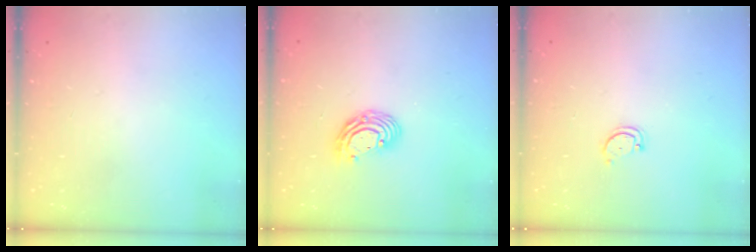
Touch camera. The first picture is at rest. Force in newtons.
{"total": 8.7, "press": 8.6, "slide": 1.2}
{"total": 2.8, "press": 2.8, "slide": 0.3}